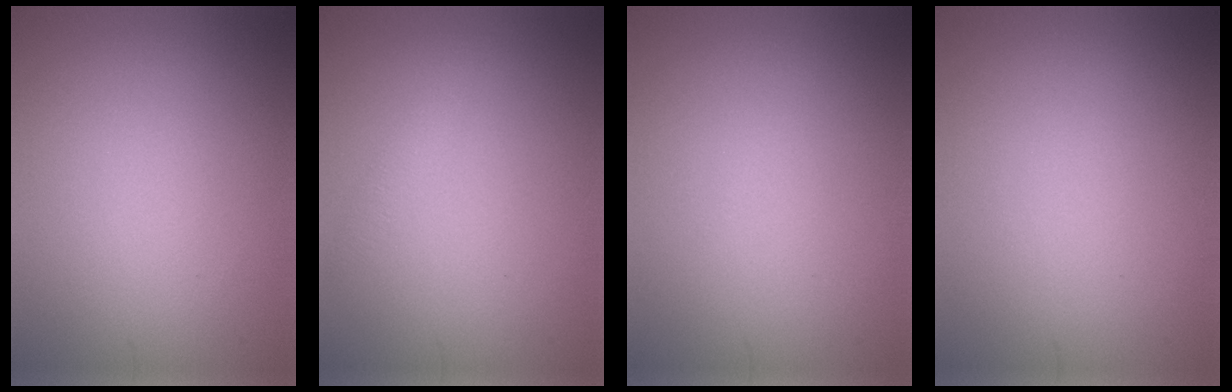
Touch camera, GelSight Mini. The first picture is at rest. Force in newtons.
{"total": 1.1, "press": 1.1, "slide": 0.0}
{"total": 0.0}
{"total": 0.0}